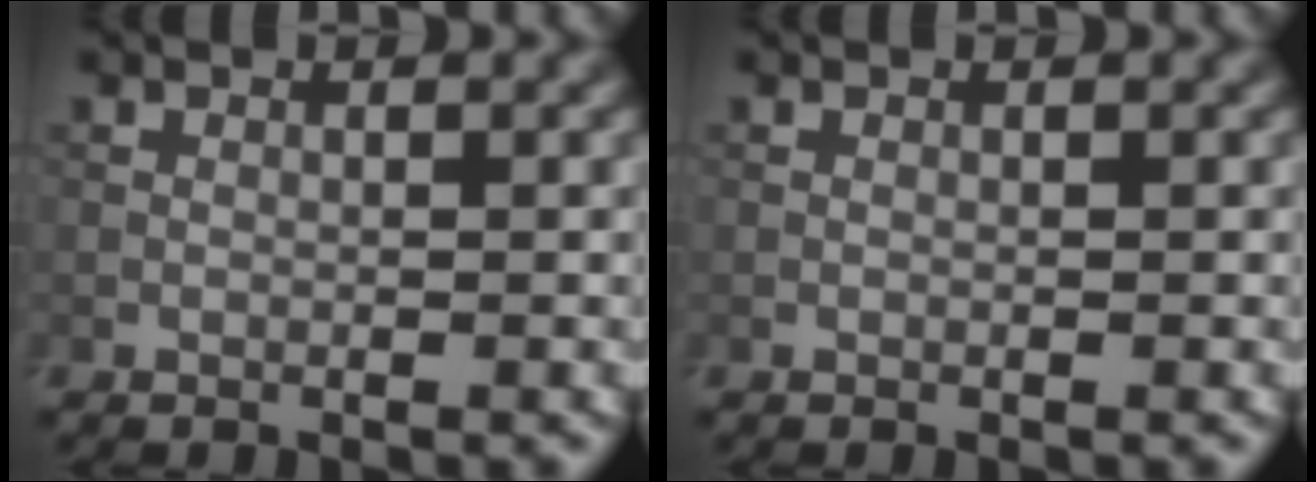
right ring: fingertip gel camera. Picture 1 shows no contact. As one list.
[{"total": 0.0}]